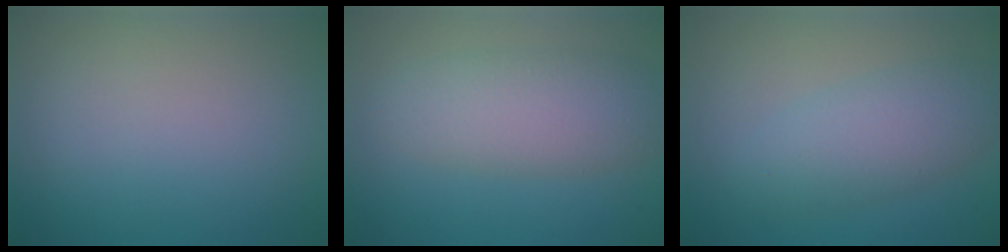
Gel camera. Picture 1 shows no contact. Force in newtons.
{"total": 5.2, "press": 5.2, "slide": 0.1}
{"total": 4.4, "press": 4.4, "slide": 0.1}